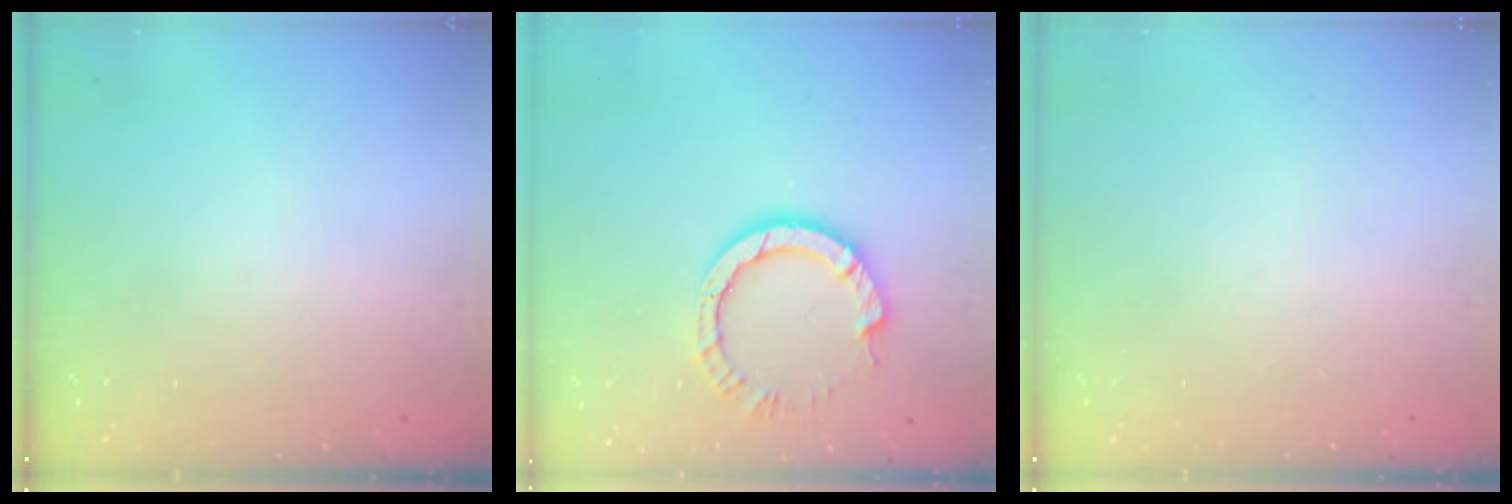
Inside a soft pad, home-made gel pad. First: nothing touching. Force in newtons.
{"total": 9.2, "press": 9.1, "slide": 0.8}
{"total": 0.0}